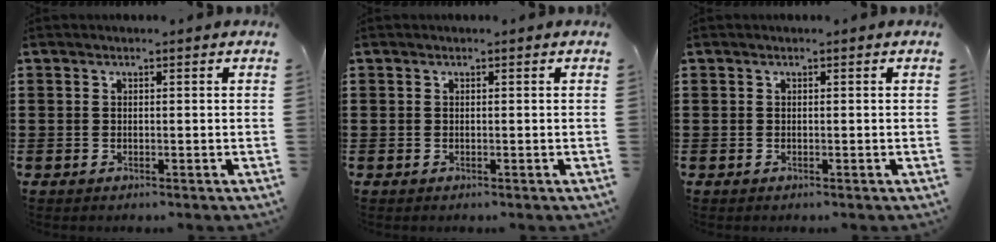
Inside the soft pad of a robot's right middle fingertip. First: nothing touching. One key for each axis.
{"total": 0.0}
{"total": 0.0}